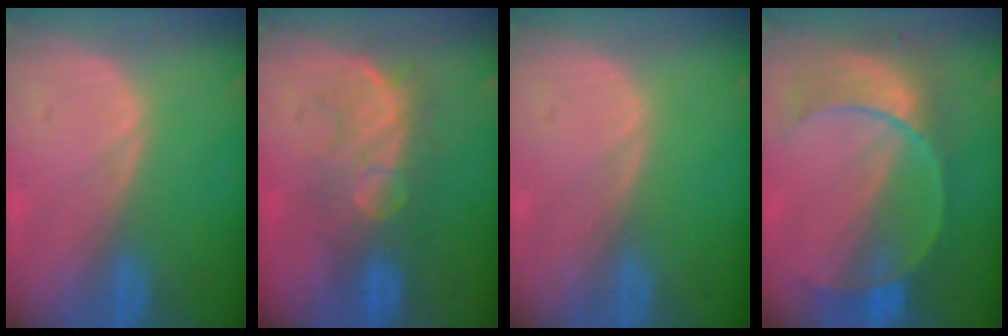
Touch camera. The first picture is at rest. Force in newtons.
{"total": 8.1, "press": 7.7, "slide": 2.3}
{"total": 0.0}
{"total": 8.9, "press": 8.2, "slide": 3.5}